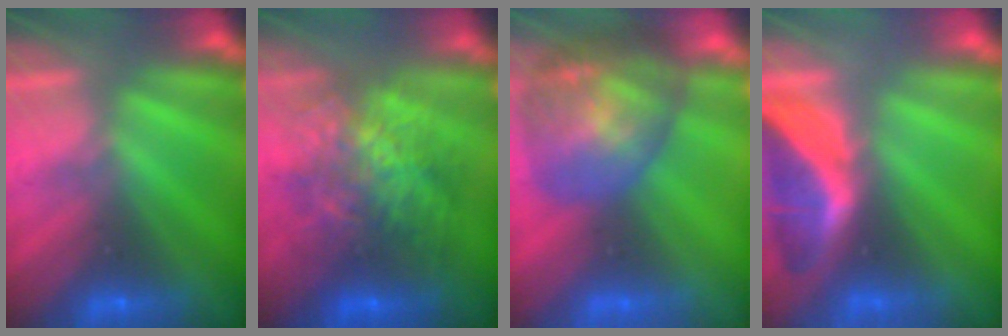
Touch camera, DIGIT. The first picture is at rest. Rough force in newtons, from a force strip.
{"total": 7.1}
{"total": 7.2}
{"total": 1.8}